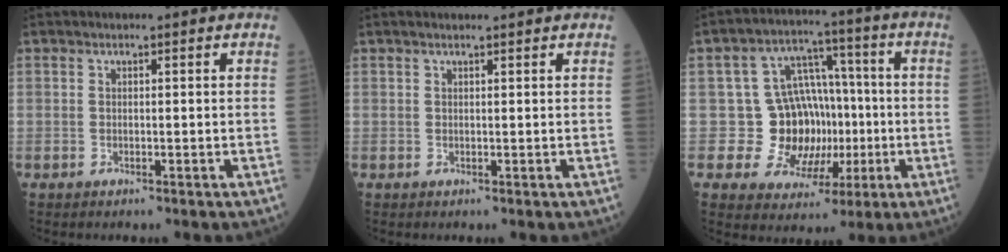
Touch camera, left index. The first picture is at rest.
{"total": 2.9, "force": [2.7, 0.2, 1.0], "torque": [-0.011, 0.024, 0.045]}
{"total": 10.9, "force": [-1.3, 9.8, 4.6], "torque": [-0.064, 0.033, -0.004]}